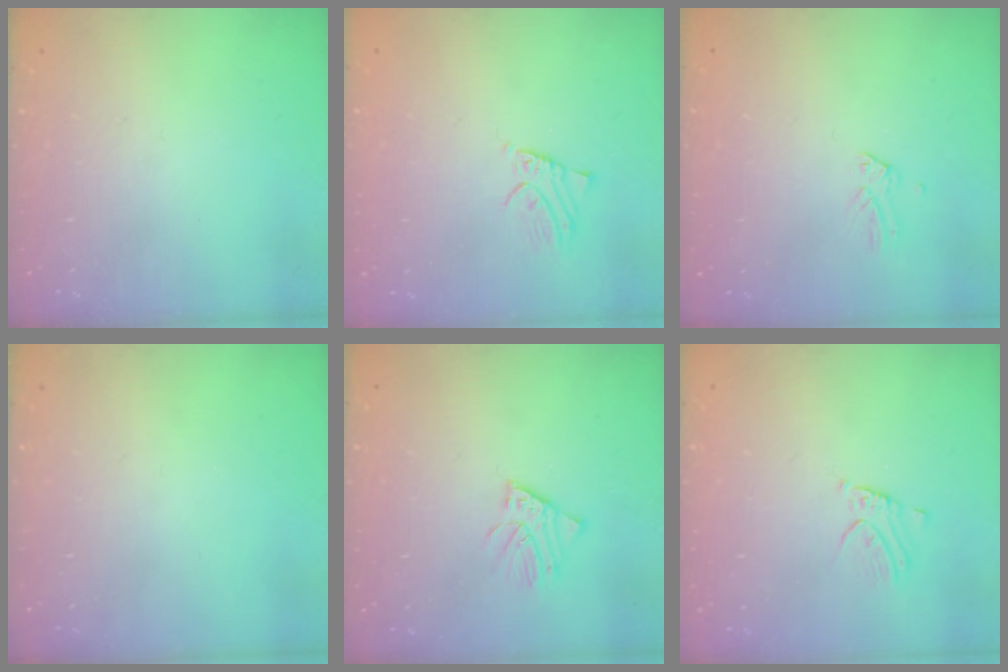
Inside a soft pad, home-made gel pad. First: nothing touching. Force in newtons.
{"total": 1.9, "press": 1.9, "slide": 0.1}
{"total": 0.0}
{"total": 0.0}
{"total": 2.2, "press": 2.2, "slide": 0.1}
{"total": 3.0, "press": 3.0, "slide": 0.1}